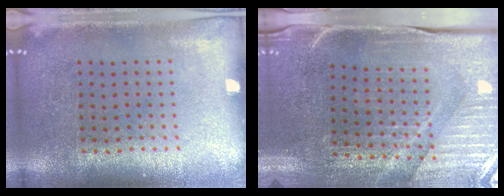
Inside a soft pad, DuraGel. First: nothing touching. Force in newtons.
{"total": 3.8, "press": 3.8, "slide": 0.7}